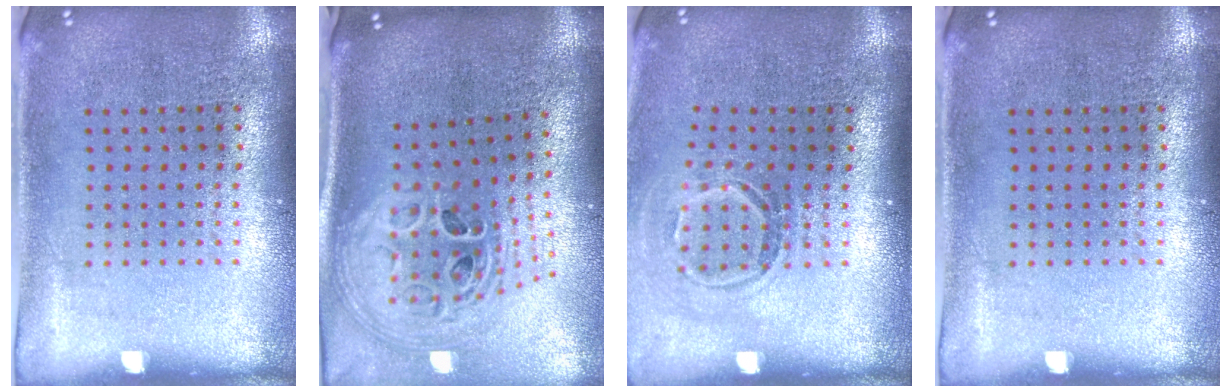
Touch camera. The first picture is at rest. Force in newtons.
{"total": 3.0, "press": 2.1, "slide": 2.1}
{"total": 1.6, "press": 1.1, "slide": 1.2}
{"total": 0.0}